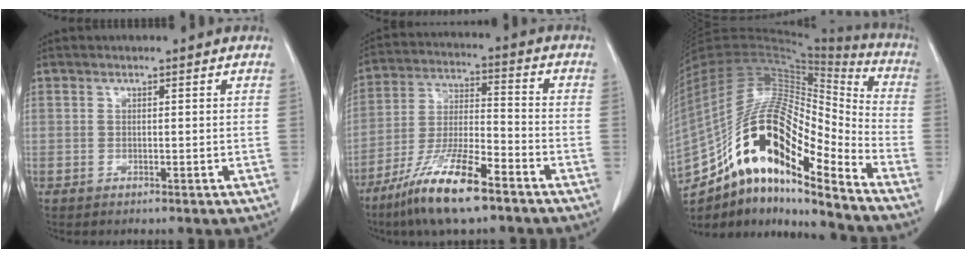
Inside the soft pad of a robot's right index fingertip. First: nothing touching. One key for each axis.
{"total": 13.9, "fx": -9.1, "fy": 2.1, "fz": 10.3, "tx": -0.209, "ty": -0.024, "tz": -0.168}
{"total": 25.6, "fx": -15.2, "fy": 6.5, "fz": 19.5, "tx": -0.394, "ty": 0.016, "tz": -0.271}